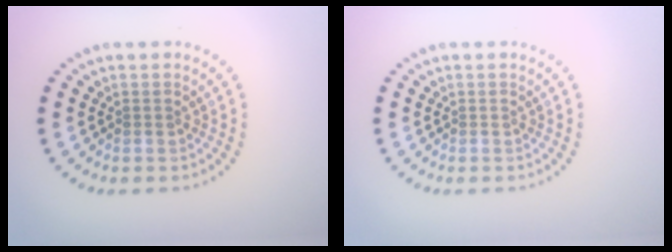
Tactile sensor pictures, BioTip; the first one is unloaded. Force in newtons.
{"total": 0.0}